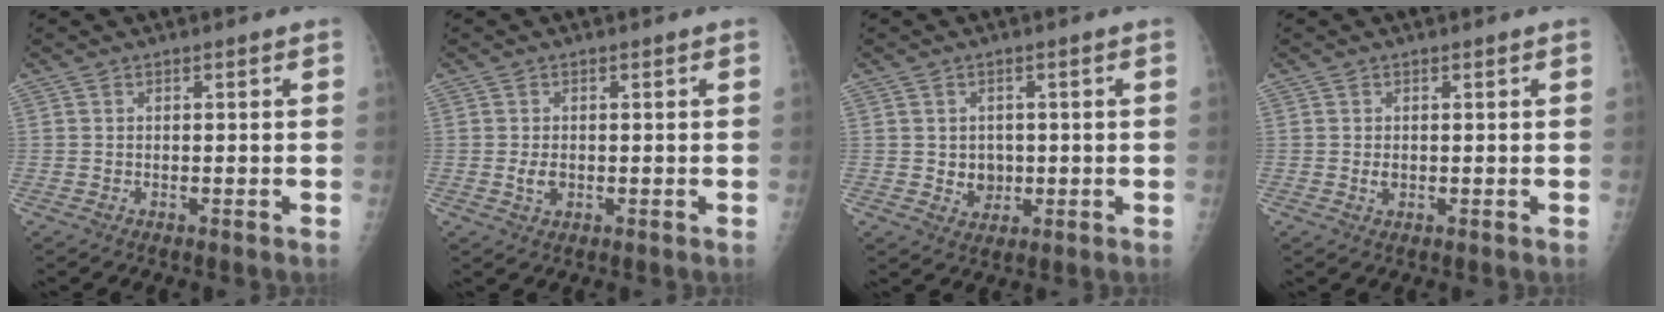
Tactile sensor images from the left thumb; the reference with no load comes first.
{"total": 2.2, "force": [-0.2, 1.5, 1.6], "torque": [-0.027, -0.002, 0.000]}
{"total": 3.8, "force": [0.0, 3.4, 1.8], "torque": [-0.007, 0.000, 0.009]}
{"total": 1.5, "force": [0.0, 1.1, 1.0], "torque": [-0.015, -0.001, 0.002]}